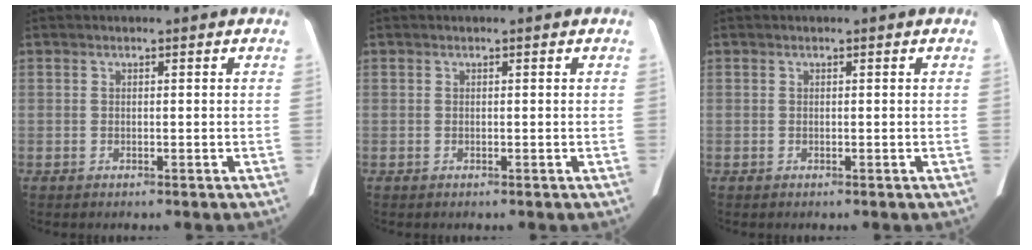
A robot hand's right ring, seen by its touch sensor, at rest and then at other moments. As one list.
[{"total": 0.0}, {"total": 0.0}]